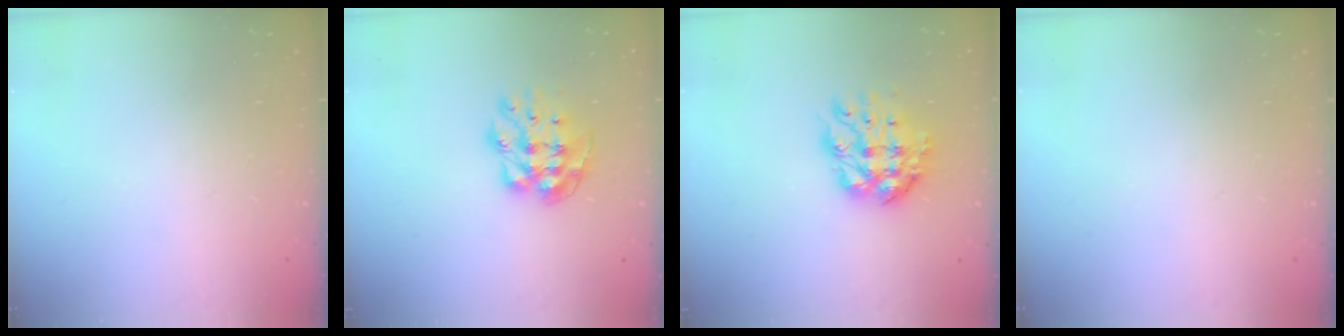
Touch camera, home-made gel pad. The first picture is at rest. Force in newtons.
{"total": 9.6, "press": 9.6, "slide": 0.7}
{"total": 9.9, "press": 9.8, "slide": 1.0}
{"total": 0.0}